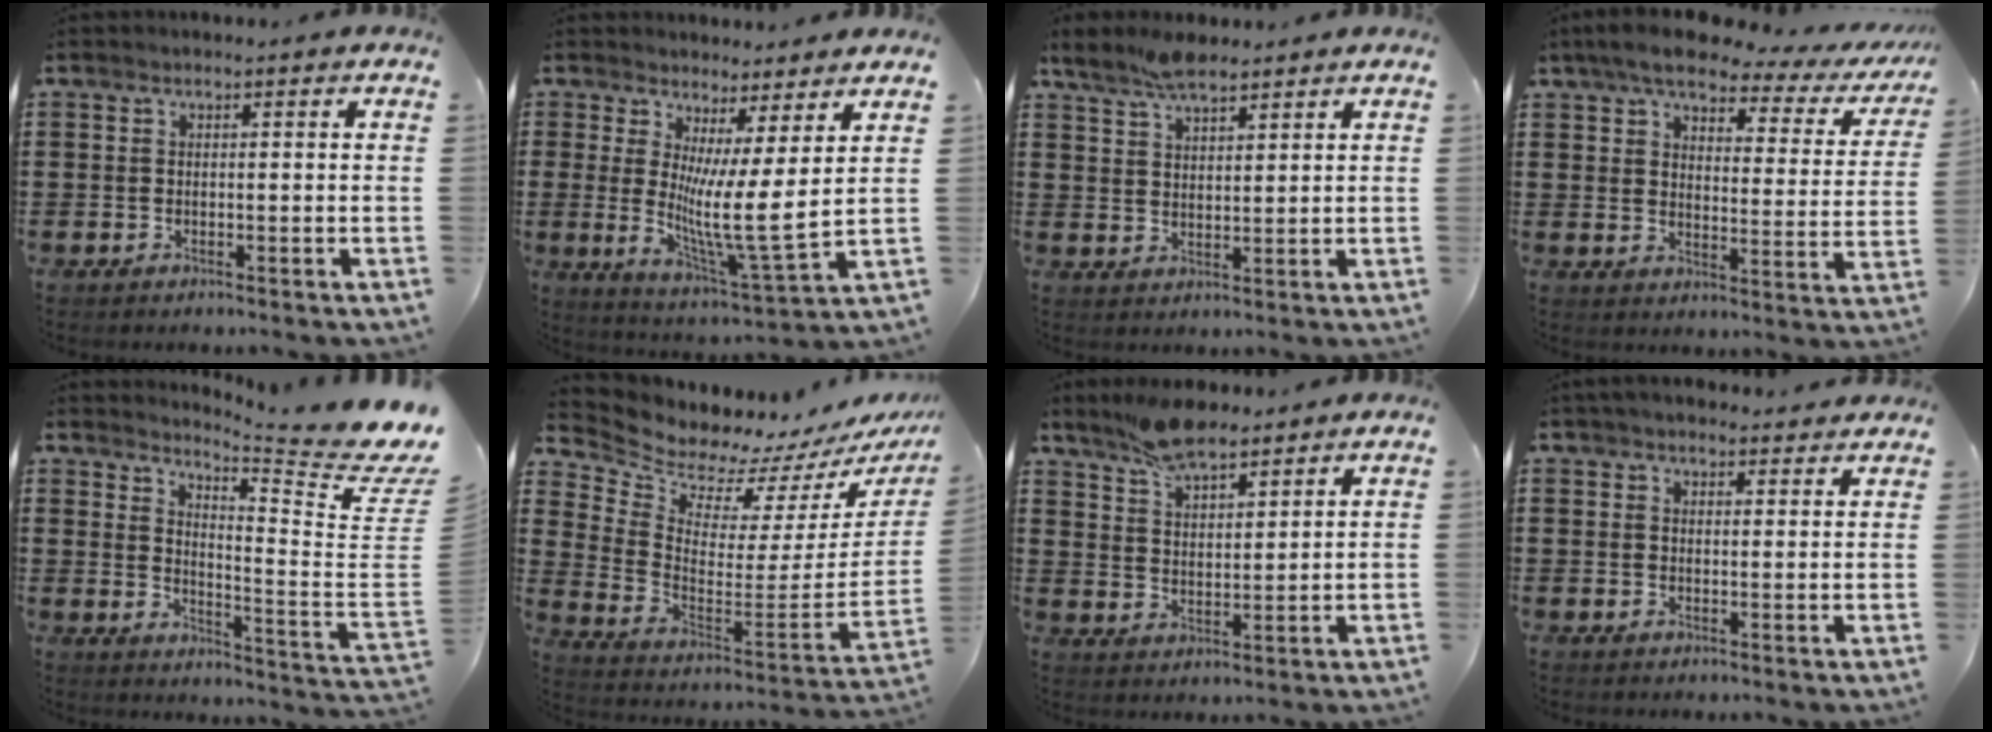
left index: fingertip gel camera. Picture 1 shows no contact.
{"total": 9.0, "force": [2.5, 0.7, 8.6], "torque": [-0.154, -0.041, 0.045]}
{"total": 5.1, "force": [4.3, 1.7, 2.1], "torque": [-0.051, -0.004, 0.080]}
{"total": 6.5, "force": [5.2, 1.5, 3.7], "torque": [-0.088, -0.020, 0.084]}
{"total": 7.0, "force": [6.0, -0.4, 3.6], "torque": [-0.075, -0.064, 0.099]}
{"total": 5.1, "force": [5.1, 0.7, -0.2], "torque": [-0.035, -0.073, 0.083]}
{"total": 7.0, "force": [6.1, 2.0, 2.8], "torque": [-0.071, -0.008, 0.115]}
{"total": 2.8, "force": [2.6, 0.9, 0.6], "torque": [-0.018, 0.000, 0.051]}